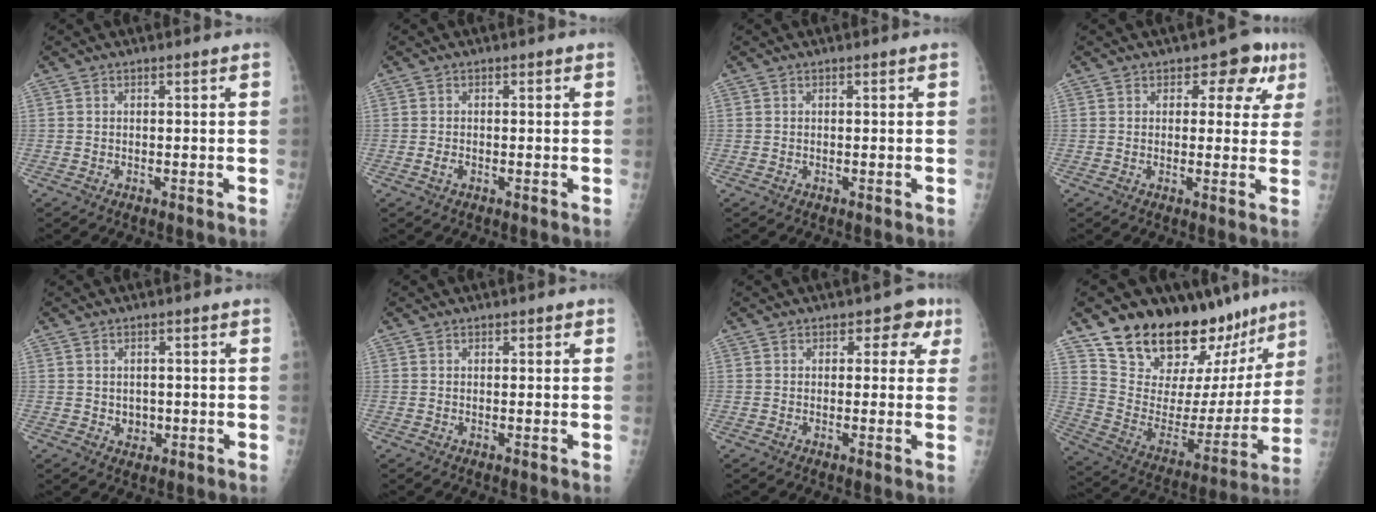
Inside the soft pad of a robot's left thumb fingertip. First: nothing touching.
{"total": 1.2, "force": [-0.4, 0.8, 0.8], "torque": [-0.015, 0.000, -0.009]}
{"total": 0.0}
{"total": 7.0, "force": [3.0, 4.7, 4.2], "torque": [0.000, -0.004, 0.028]}
{"total": 2.3, "force": [0.0, 2.1, 1.1], "torque": [-0.005, 0.000, 0.005]}
{"total": 0.8, "force": [0.6, 0.5, 0.3], "torque": [0.005, -0.002, 0.004]}
{"total": 4.6, "force": [2.0, 3.3, 2.6], "torque": [0.012, -0.001, 0.014]}
{"total": 26.5, "force": [20.6, 11.9, 11.6], "torque": [-0.137, -0.102, 0.317]}